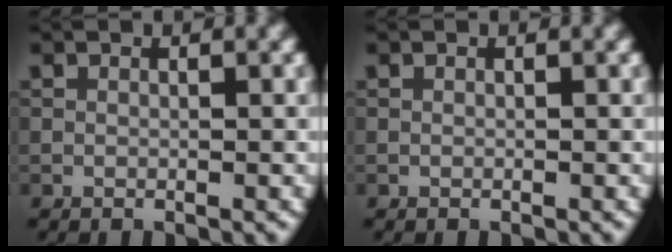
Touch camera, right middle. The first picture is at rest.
{"total": 0.0}